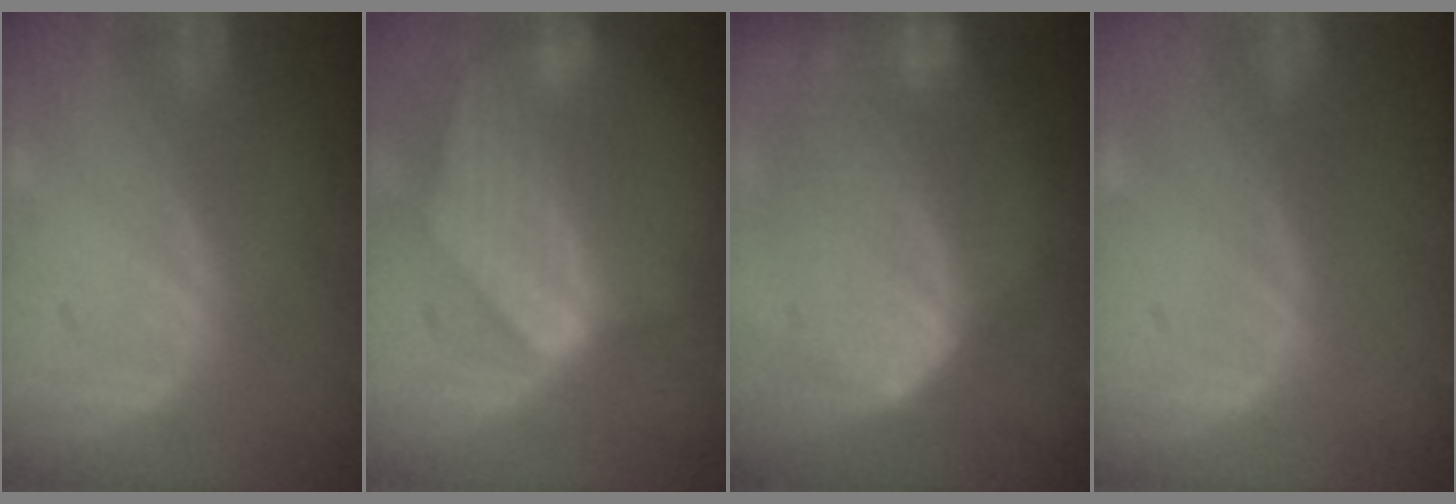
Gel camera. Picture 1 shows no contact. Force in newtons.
{"total": 8.2, "press": 7.6, "slide": 3.0}
{"total": 10.3, "press": 9.0, "slide": 5.1}
{"total": 0.0}